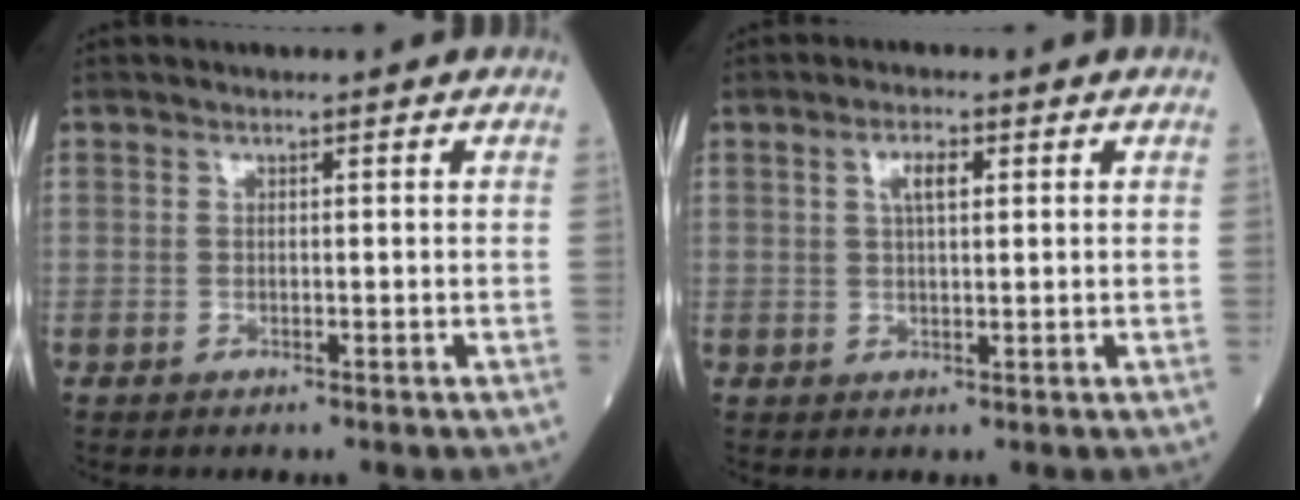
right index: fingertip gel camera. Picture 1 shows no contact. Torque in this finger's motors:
{"motor_torque": [0.24, 0.06, 0.06, 0.04]}